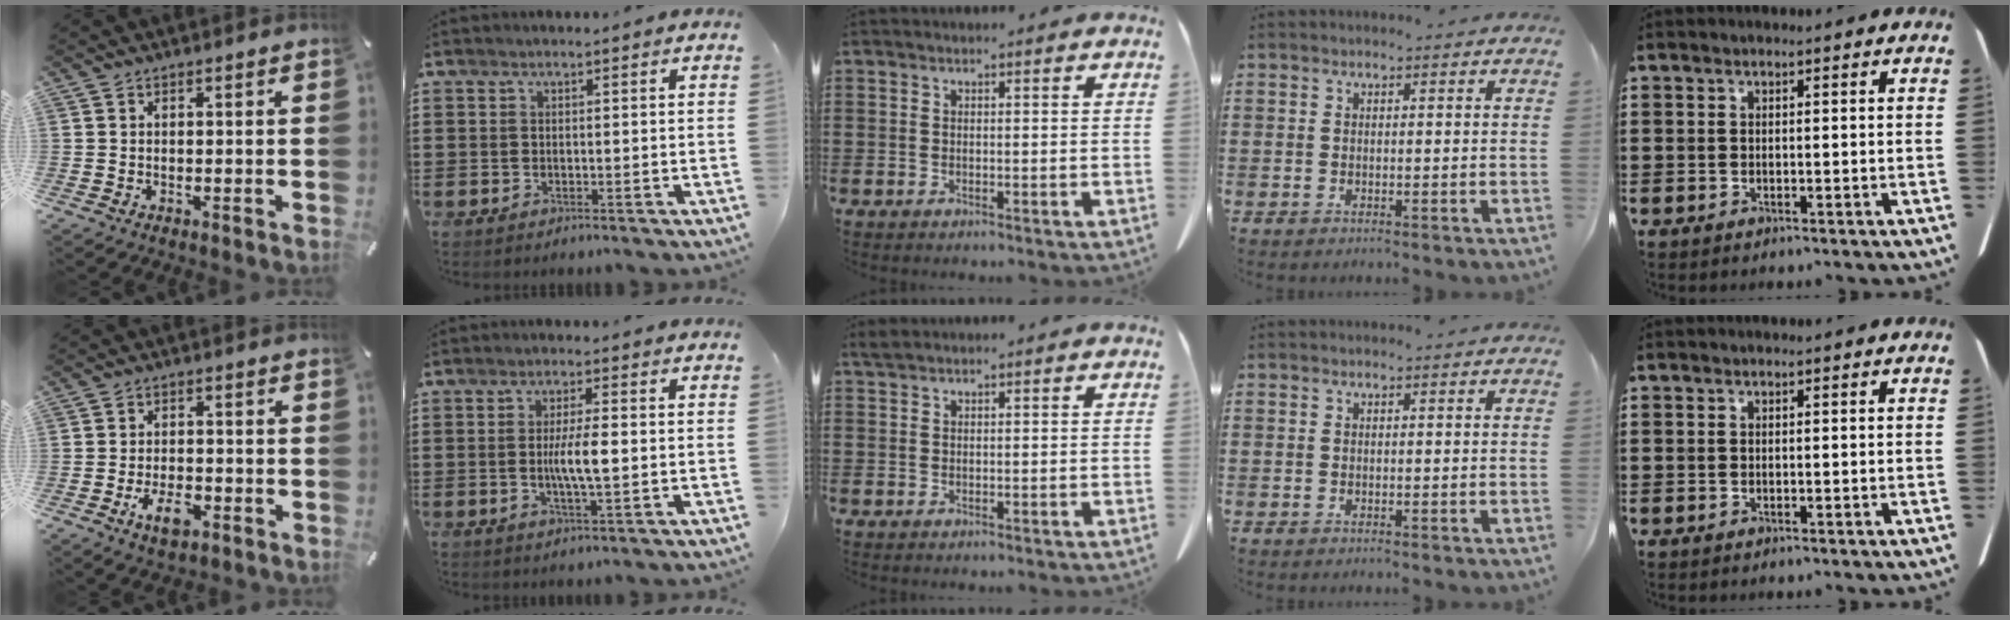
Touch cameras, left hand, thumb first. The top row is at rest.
{"thumb": {"total": 6.1, "force": [-3.0, 3.1, 4.3], "torque": [-0.091, 0.010, -0.057]}, "index": {"total": 5.2, "force": [-0.2, 0.9, 5.2], "torque": [-0.099, -0.002, -0.008]}, "middle": {"total": 0.9, "force": [0.7, 0.1, 0.5], "torque": [-0.012, 0.000, 0.014]}}